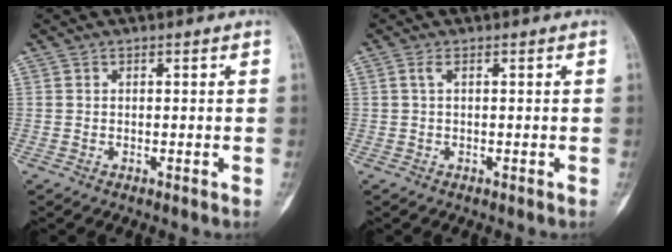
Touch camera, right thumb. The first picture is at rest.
{"total": 1.0, "force": [0.2, 0.2, 0.9], "torque": [-0.028, 0.003, 0.004]}